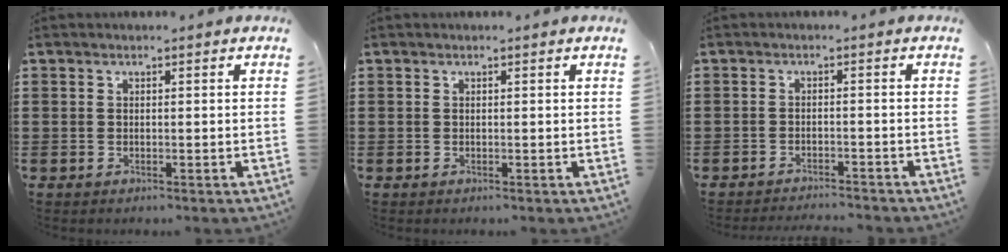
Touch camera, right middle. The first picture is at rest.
{"total": 0.0}
{"total": 1.9, "force": [-1.9, 0.0, 0.1], "torque": [-0.006, 0.003, -0.040]}